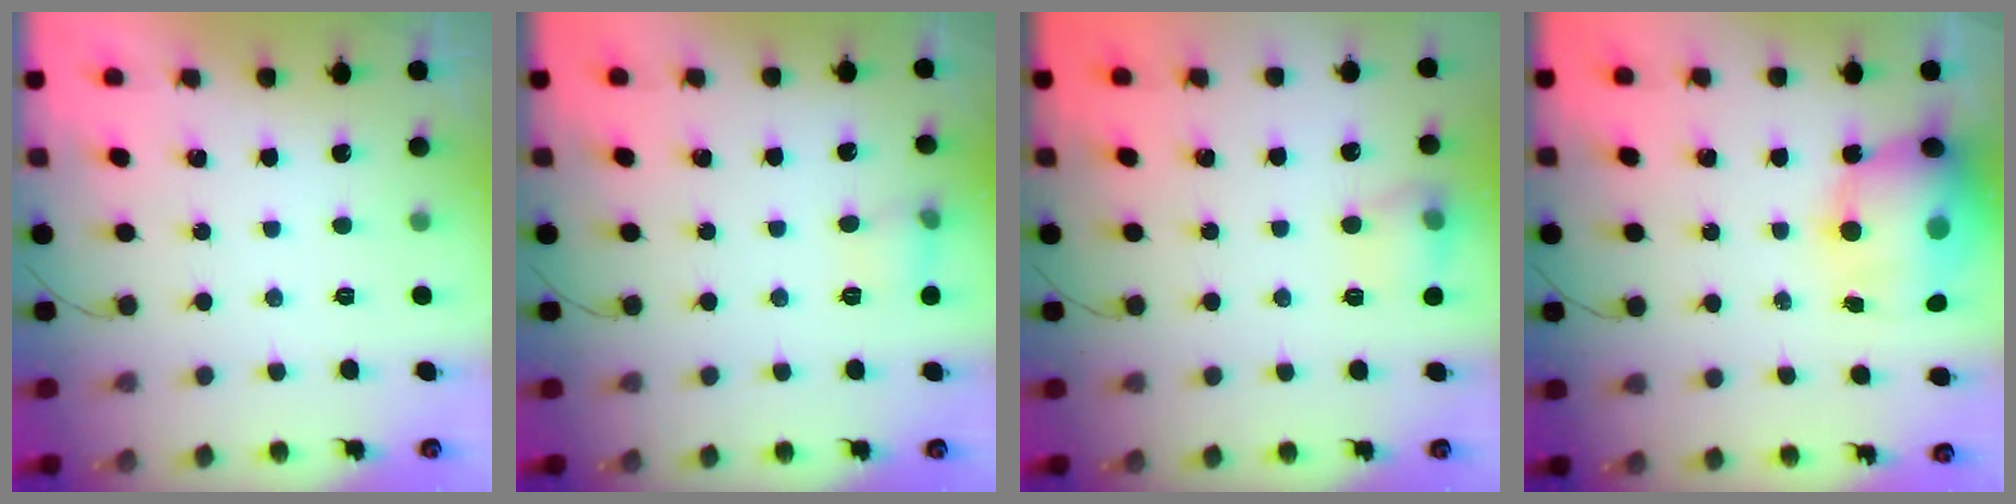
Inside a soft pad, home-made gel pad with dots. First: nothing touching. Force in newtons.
{"total": 6.9, "press": 6.7, "slide": 1.7}
{"total": 9.4, "press": 9.4, "slide": 0.6}
{"total": 16.0, "press": 15.5, "slide": 3.9}